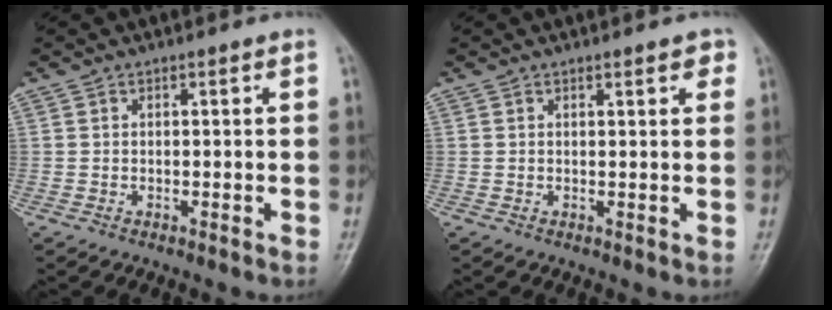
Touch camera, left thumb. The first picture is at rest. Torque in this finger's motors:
{"motor_torque": [-0.13, -0.05, -0.03, 0.21, 0.07]}